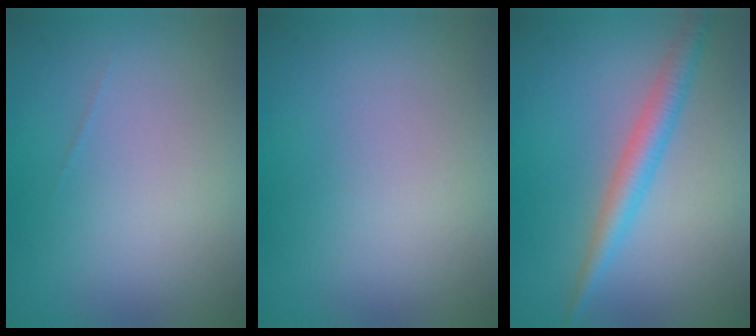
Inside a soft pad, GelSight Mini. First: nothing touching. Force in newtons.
{"total": 0.0}
{"total": 2.9, "press": 2.9, "slide": 0.0}